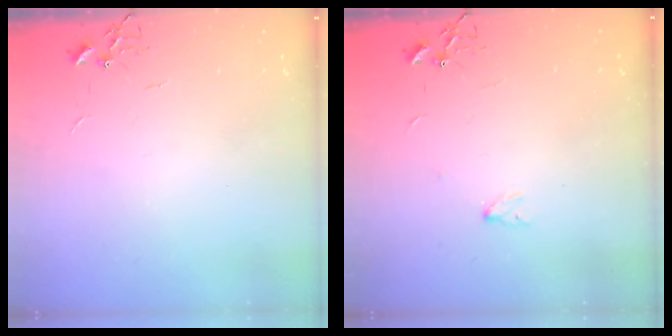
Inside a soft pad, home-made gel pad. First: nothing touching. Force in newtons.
{"total": 5.5, "press": 4.4, "slide": 3.2}